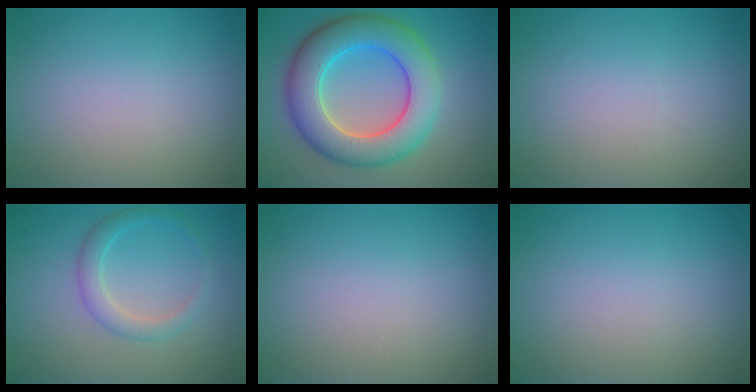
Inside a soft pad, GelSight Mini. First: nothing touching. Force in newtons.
{"total": 9.2, "press": 9.2, "slide": 0.3}
{"total": 0.0}
{"total": 2.2, "press": 2.2, "slide": 0.1}
{"total": 0.0}
{"total": 0.0}